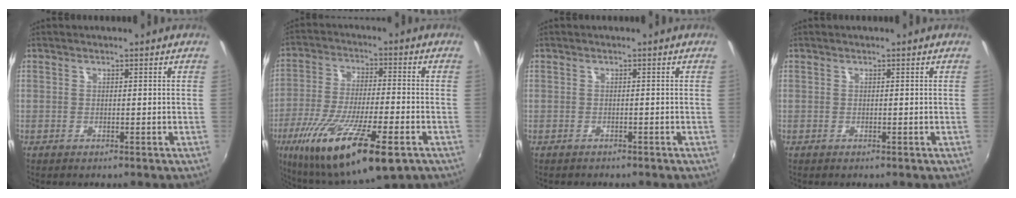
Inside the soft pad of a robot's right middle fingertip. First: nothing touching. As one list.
[{"total": 21.8, "force": [-10.9, 5.6, 18.0], "torque": [-0.352, -0.067, -0.188]}, {"total": 0.9, "force": [-0.8, 0.4, 0.0], "torque": [-0.006, -0.001, -0.011]}, {"total": 0.0}]